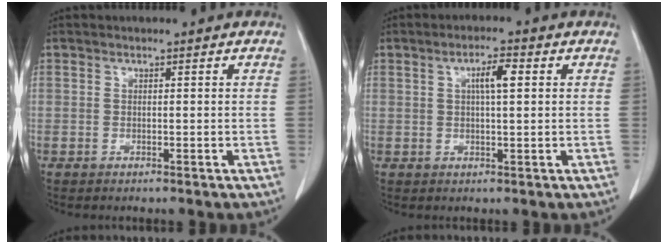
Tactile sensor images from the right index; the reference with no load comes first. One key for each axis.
{"total": 3.8, "fx": 1.0, "fy": 0.6, "fz": 3.6, "tx": -0.063, "ty": 0.005, "tz": 0.017}